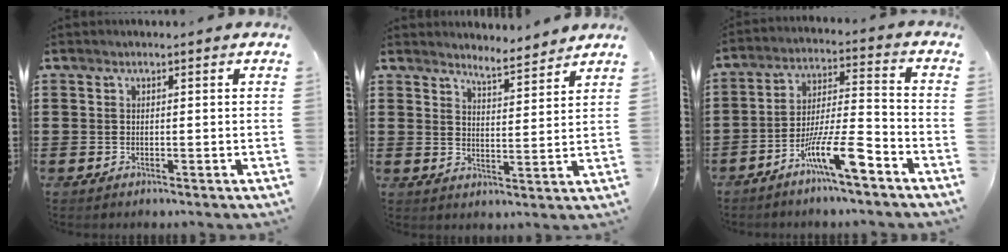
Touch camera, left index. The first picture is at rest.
{"total": 4.3, "force": [4.2, -0.3, 0.5], "torque": [-0.024, -0.022, 0.075]}
{"total": 11.2, "force": [-7.5, 1.7, 8.1], "torque": [-0.160, 0.006, -0.144]}